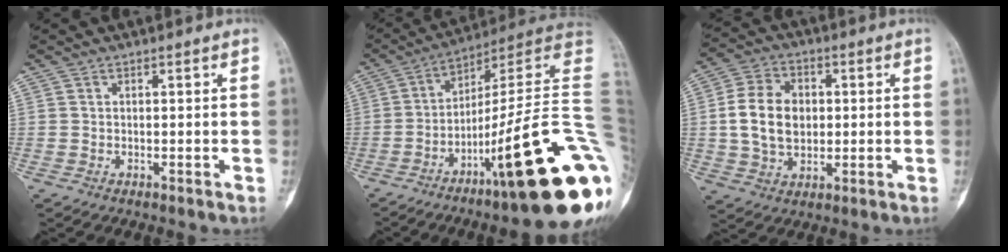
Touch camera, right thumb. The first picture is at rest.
{"total": 28.5, "force": [-8.5, 3.9, 26.9], "torque": [-0.297, 0.054, -0.130]}
{"total": 11.7, "force": [0.6, 8.5, 8.0], "torque": [-0.127, 0.008, 0.012]}